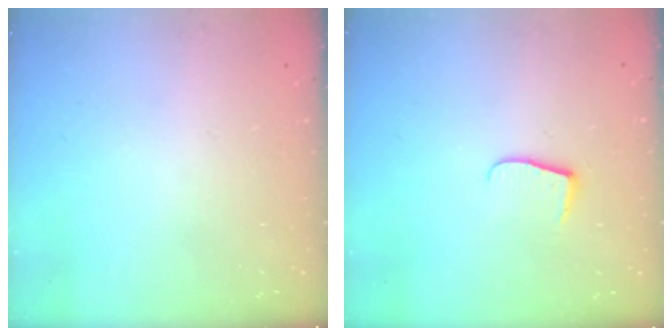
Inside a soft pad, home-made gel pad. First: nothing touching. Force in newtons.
{"total": 6.5, "press": 6.5, "slide": 0.6}